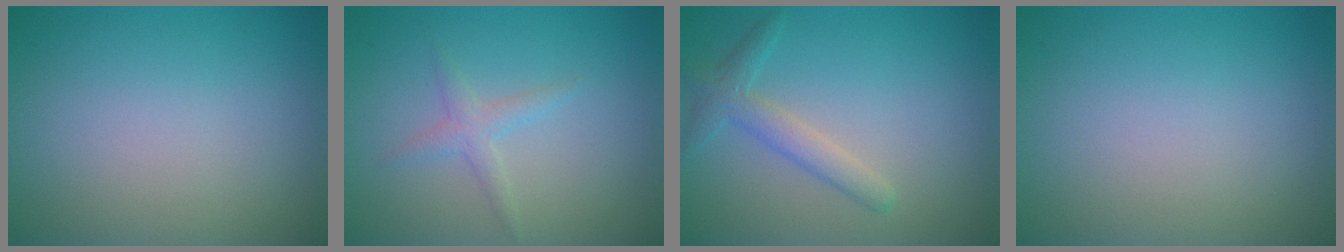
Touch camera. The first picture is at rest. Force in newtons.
{"total": 1.5, "press": 1.5, "slide": 0.1}
{"total": 2.4, "press": 2.4, "slide": 0.2}
{"total": 0.0}